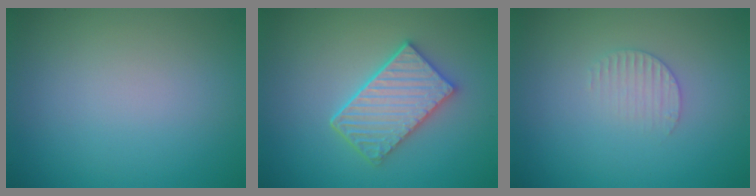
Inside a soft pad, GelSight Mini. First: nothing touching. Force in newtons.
{"total": 4.8, "press": 4.2, "slide": 2.5}
{"total": 1.5, "press": 1.5, "slide": 0.4}